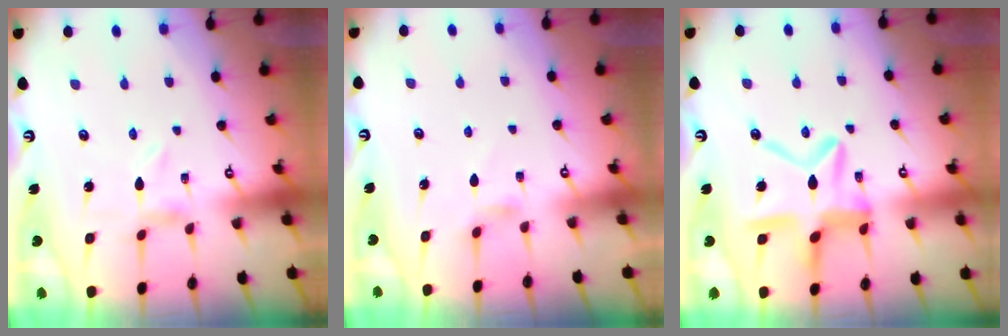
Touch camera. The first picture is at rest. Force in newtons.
{"total": 2.5, "press": 2.5, "slide": 0.4}
{"total": 14.0, "press": 13.9, "slide": 1.4}